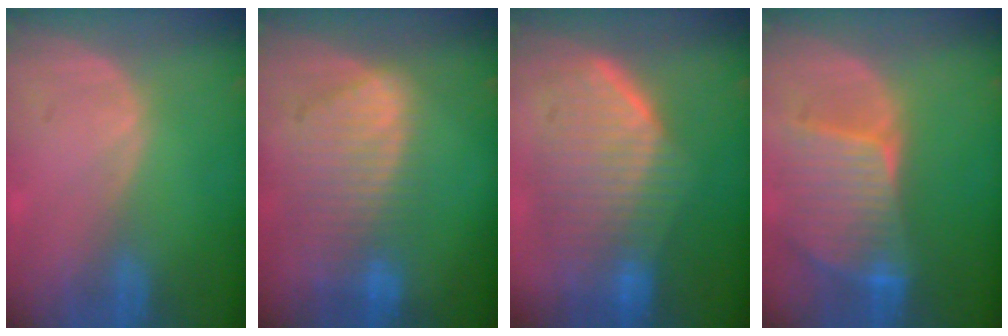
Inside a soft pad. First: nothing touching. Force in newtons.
{"total": 9.3, "press": 8.1, "slide": 4.6}
{"total": 9.7, "press": 9.1, "slide": 3.4}
{"total": 9.4, "press": 8.2, "slide": 4.5}